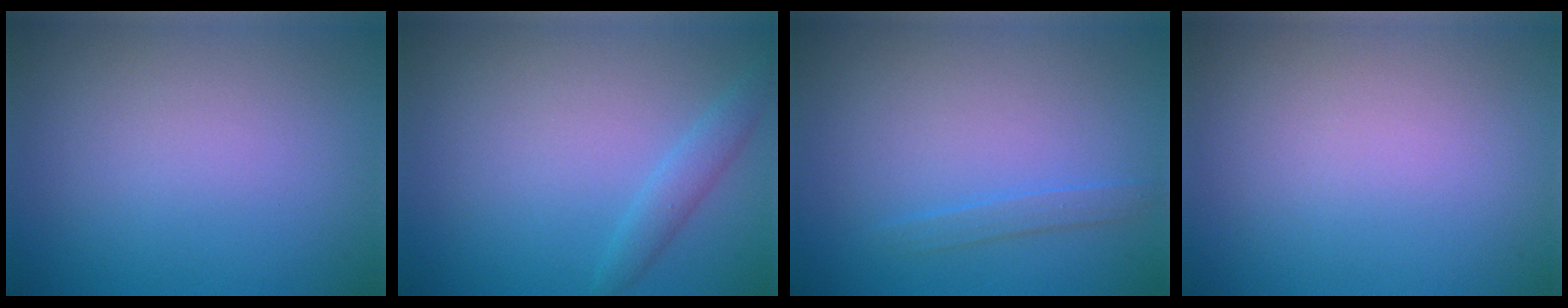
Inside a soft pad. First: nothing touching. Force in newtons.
{"total": 1.8, "press": 1.8, "slide": 0.2}
{"total": 1.1, "press": 1.1, "slide": 0.1}
{"total": 0.0}